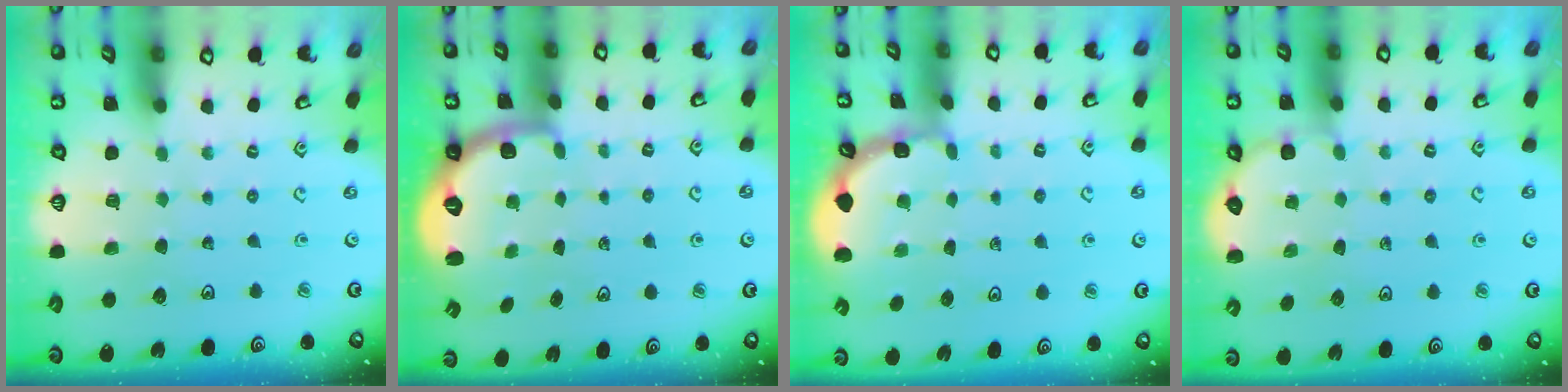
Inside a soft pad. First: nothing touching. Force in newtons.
{"total": 2.7, "press": 1.7, "slide": 2.1}
{"total": 2.1, "press": 2.1, "slide": 0.2}
{"total": 2.7, "press": 2.7, "slide": 0.3}